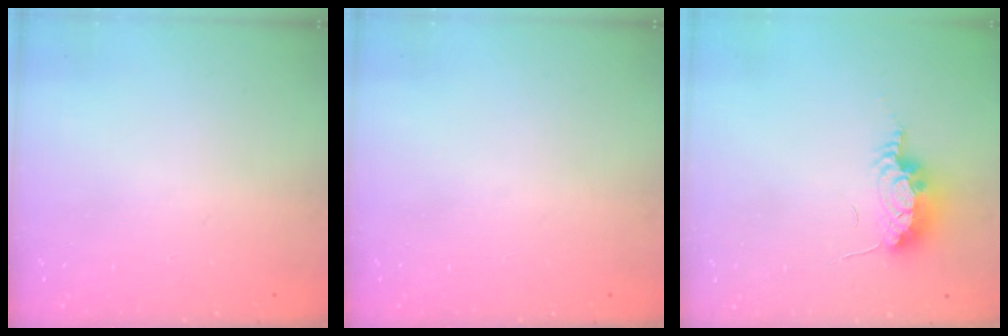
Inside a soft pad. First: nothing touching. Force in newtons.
{"total": 0.0}
{"total": 7.7, "press": 7.4, "slide": 1.9}